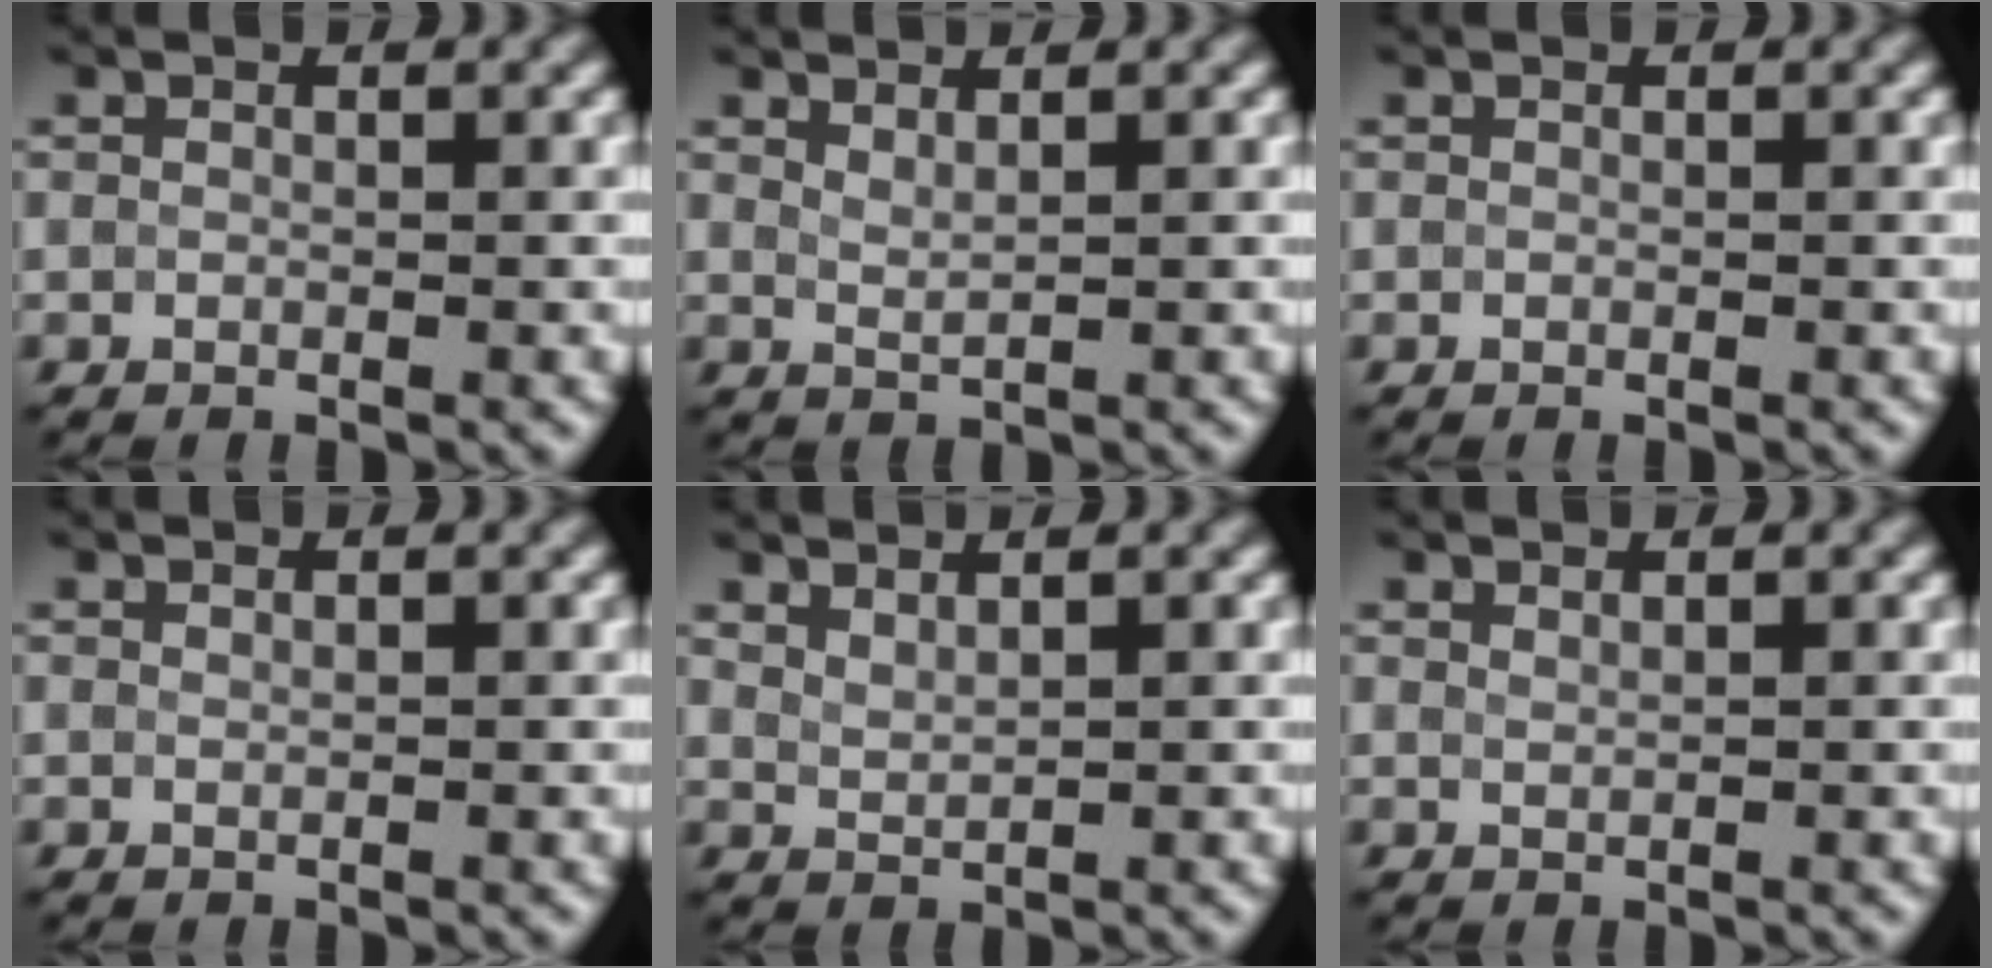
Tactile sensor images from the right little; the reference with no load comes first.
{"total": 1.5, "force": [1.2, 0.4, 0.8], "torque": [-0.011, -0.001, 0.023]}
{"total": 0.0}
{"total": 0.0}
{"total": 1.5, "force": [1.4, 0.3, 0.5], "torque": [-0.013, 0.000, 0.032]}
{"total": 0.6, "force": [0.6, 0.1, 0.2], "torque": [-0.002, 0.000, 0.013]}